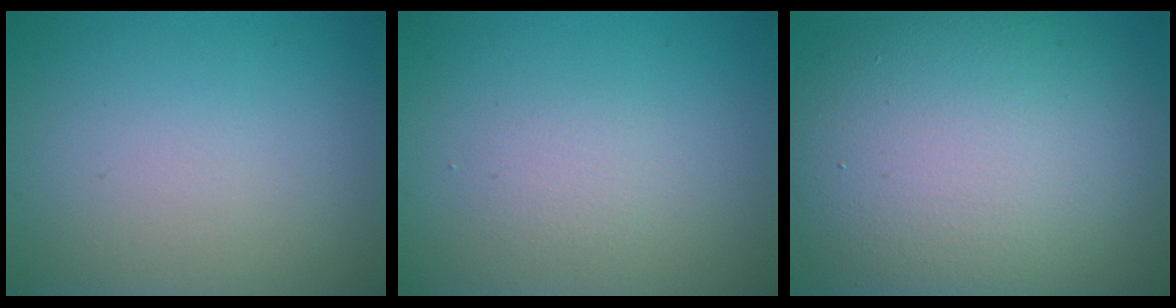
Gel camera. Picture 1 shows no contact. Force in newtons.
{"total": 1.3, "press": 1.3, "slide": 0.0}
{"total": 14.0, "press": 14.0, "slide": 0.7}